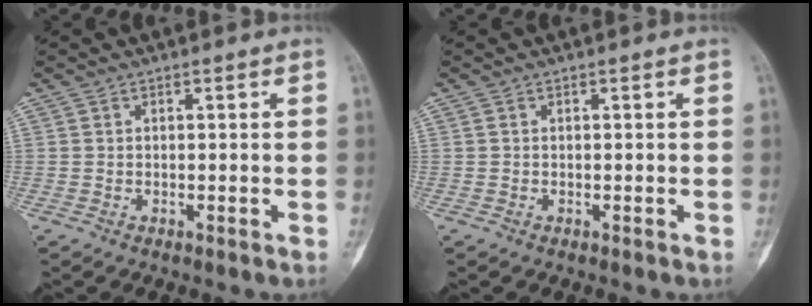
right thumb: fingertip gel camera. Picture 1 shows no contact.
{"total": 0.0}